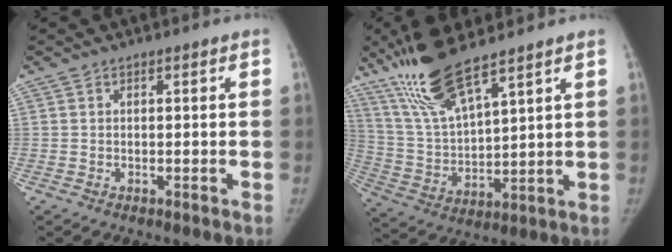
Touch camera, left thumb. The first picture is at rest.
{"total": 14.3, "force": [10.5, 2.7, 9.3], "torque": [-0.186, -0.046, 0.221]}